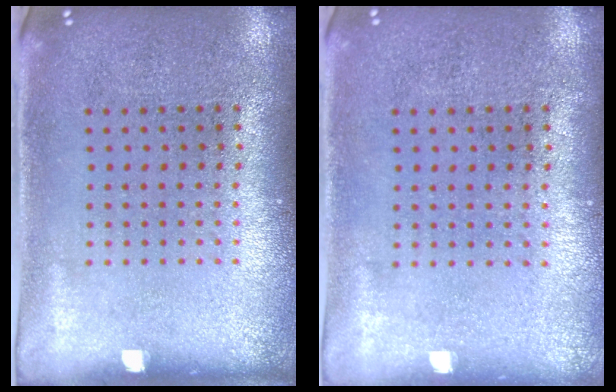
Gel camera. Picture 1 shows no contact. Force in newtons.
{"total": 0.0}